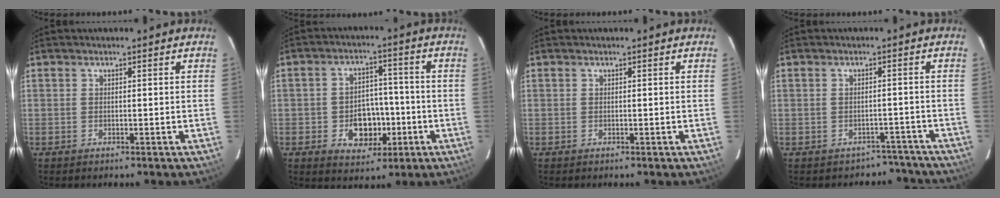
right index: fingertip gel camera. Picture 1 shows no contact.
{"total": 8.8, "force": [-2.9, 6.7, 5.0], "torque": [-0.099, 0.014, -0.029]}
{"total": 0.0}
{"total": 5.6, "force": [-4.7, 3.0, -0.4], "torque": [0.023, 0.039, -0.045]}